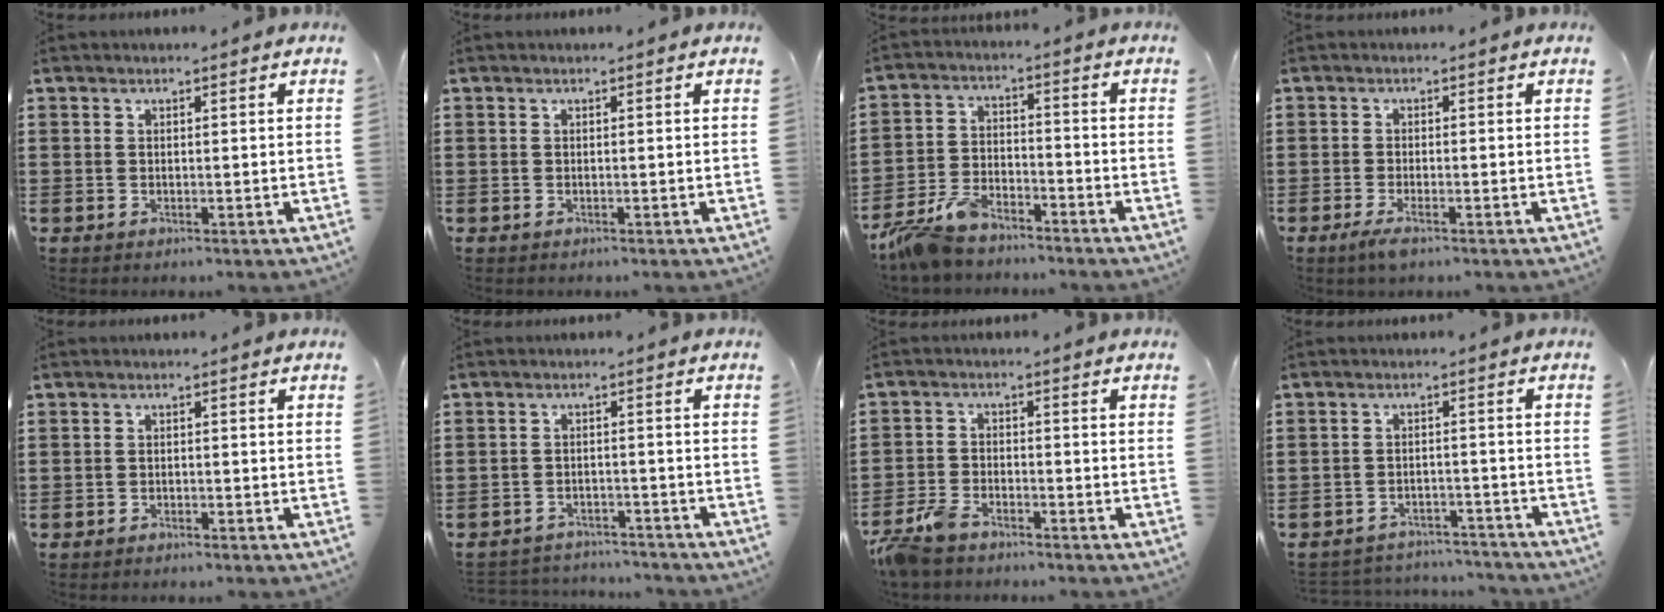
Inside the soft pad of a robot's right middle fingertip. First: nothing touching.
{"total": 0.0}
{"total": 6.9, "force": [-6.1, 2.0, 2.4], "torque": [-0.070, 0.004, -0.124]}
{"total": 2.2, "force": [-1.2, 0.3, 1.8], "torque": [-0.045, -0.007, -0.026]}
{"total": 1.0, "force": [-1.0, 0.2, 0.1], "torque": [-0.004, 0.001, -0.022]}
{"total": 3.1, "force": [-3.1, 0.6, -0.4], "torque": [-0.002, 0.001, -0.069]}
{"total": 4.8, "force": [-4.2, 1.5, 1.8], "torque": [-0.062, -0.002, -0.092]}
{"total": 3.8, "force": [-3.7, 0.6, -0.2], "torque": [-0.002, 0.002, -0.081]}